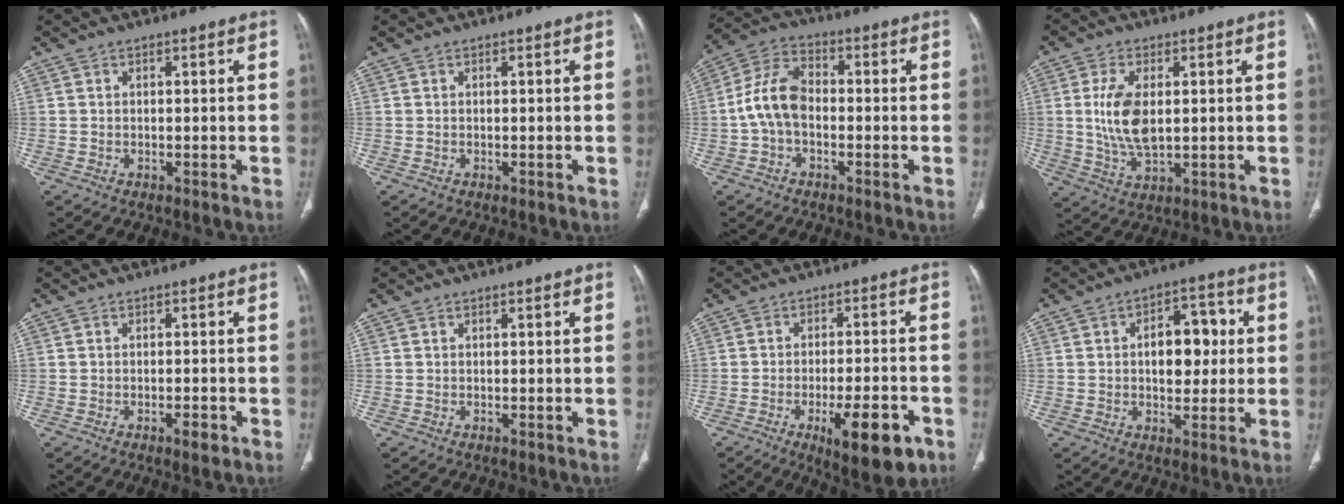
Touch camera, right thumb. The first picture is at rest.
{"total": 0.0}
{"total": 9.0, "force": [-1.3, 5.7, 6.8], "torque": [-0.128, 0.030, -0.036]}
{"total": 9.6, "force": [1.0, 4.8, 8.3], "torque": [-0.170, -0.012, 0.027]}
{"total": 2.3, "force": [-1.2, 0.7, 1.8], "torque": [-0.027, 0.002, -0.020]}
{"total": 0.0}
{"total": 12.9, "force": [-6.0, 4.2, 10.7], "torque": [-0.145, 0.017, -0.079]}
{"total": 10.2, "force": [1.0, 6.2, 7.9], "torque": [-0.079, 0.017, 0.016]}